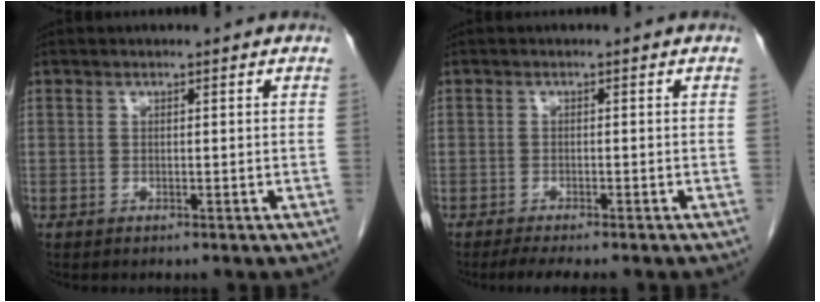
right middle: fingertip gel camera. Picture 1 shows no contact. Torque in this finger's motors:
{"motor_torque": [0.49, -0.37, -0.01, 0.00]}